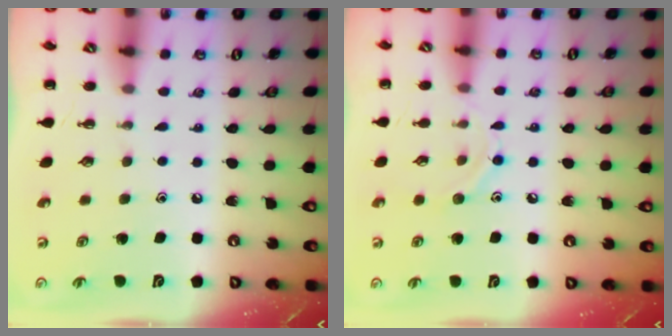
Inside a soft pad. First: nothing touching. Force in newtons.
{"total": 7.0, "press": 6.9, "slide": 1.2}